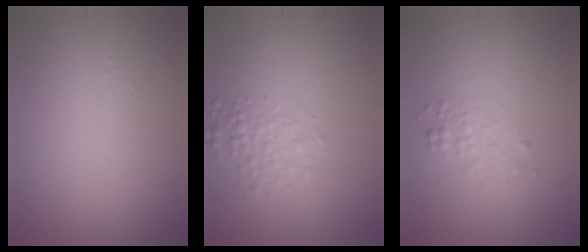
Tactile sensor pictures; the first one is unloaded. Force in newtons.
{"total": 2.0, "press": 2.0, "slide": 0.1}
{"total": 1.4, "press": 1.4, "slide": 0.1}